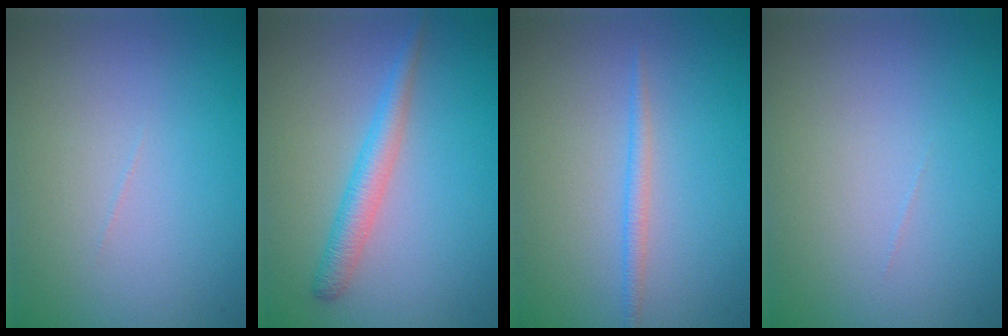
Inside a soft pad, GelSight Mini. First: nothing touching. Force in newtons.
{"total": 2.5, "press": 2.5, "slide": 0.0}
{"total": 1.2, "press": 1.2, "slide": 0.1}
{"total": 0.0}